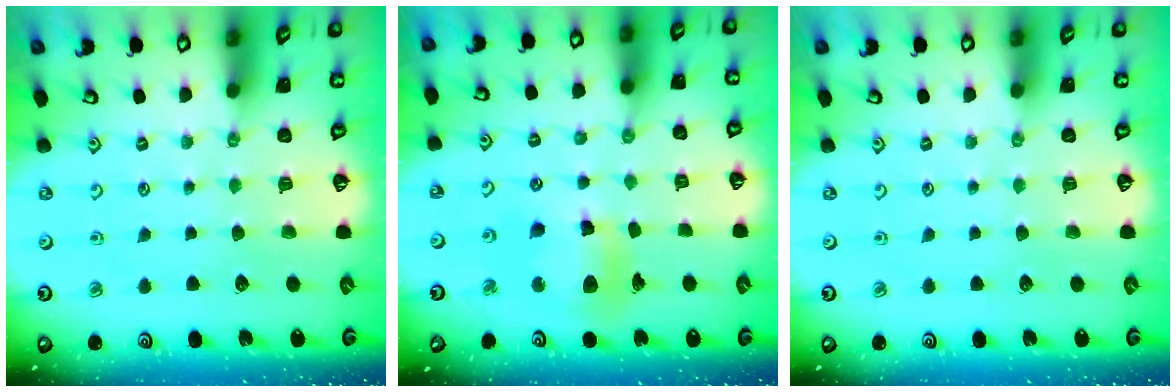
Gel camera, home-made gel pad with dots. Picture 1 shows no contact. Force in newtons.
{"total": 12.2, "press": 12.1, "slide": 1.8}
{"total": 0.0}